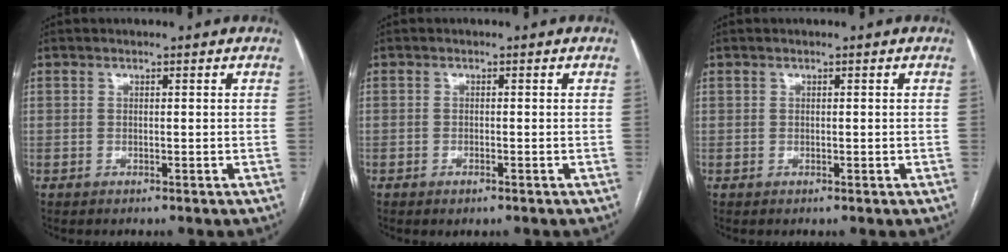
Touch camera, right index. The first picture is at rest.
{"total": 0.9, "force": [-0.6, 0.3, 0.6], "torque": [-0.008, 0.000, -0.007]}
{"total": 0.0}